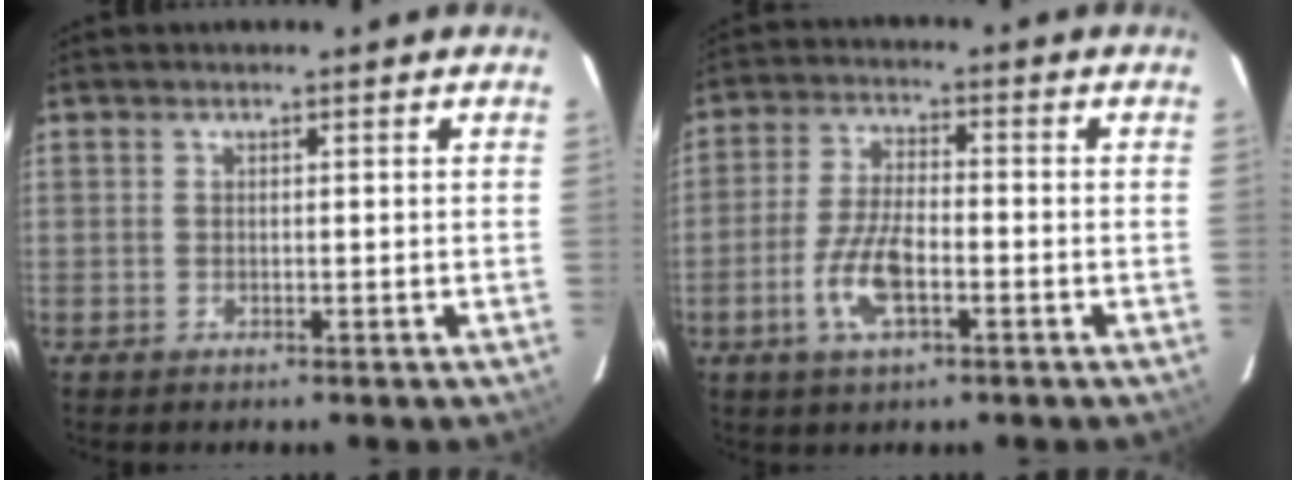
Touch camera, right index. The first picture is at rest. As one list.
[{"total": 8.6, "force": [-3.4, 3.2, 7.2], "torque": [-0.154, -0.002, -0.064]}]